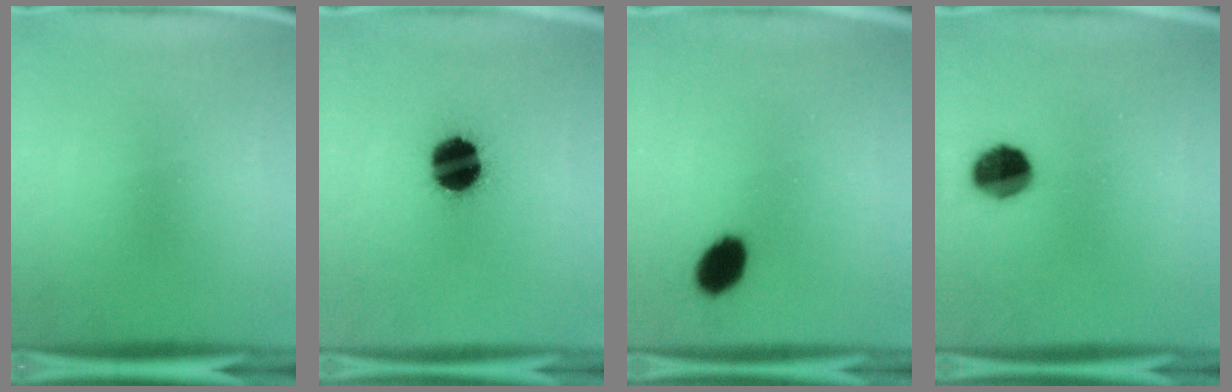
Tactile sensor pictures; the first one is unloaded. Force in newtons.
{"total": 16.1}
{"total": 6.7}
{"total": 9.1}